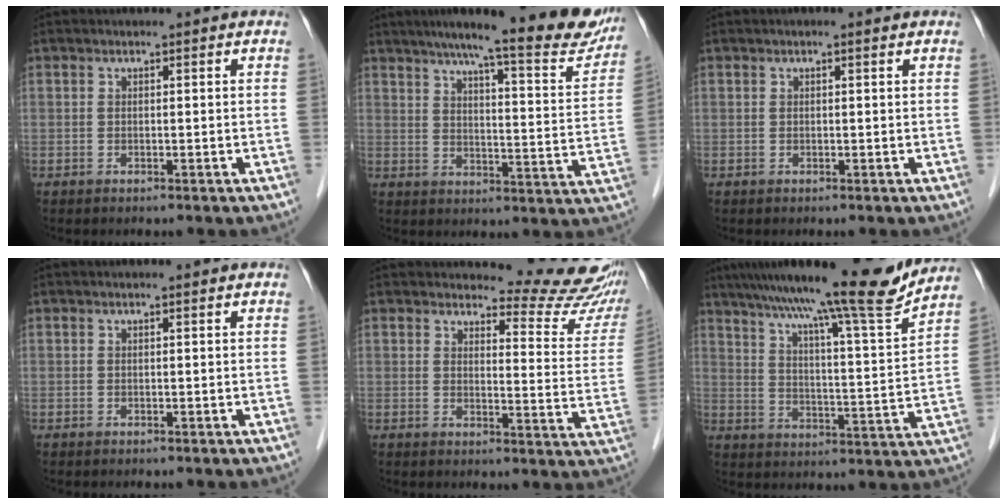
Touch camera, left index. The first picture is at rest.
{"total": 21.3, "force": [17.7, 2.4, 11.6], "torque": [-0.157, -0.021, 0.220]}
{"total": 0.7, "force": [0.4, 0.1, 0.5], "torque": [-0.012, 0.005, 0.005]}
{"total": 0.0}
{"total": 13.9, "force": [13.5, 2.3, 2.2], "torque": [-0.002, -0.089, 0.125]}
{"total": 18.5, "force": [15.5, -0.5, 10.1], "torque": [-0.155, -0.008, 0.222]}